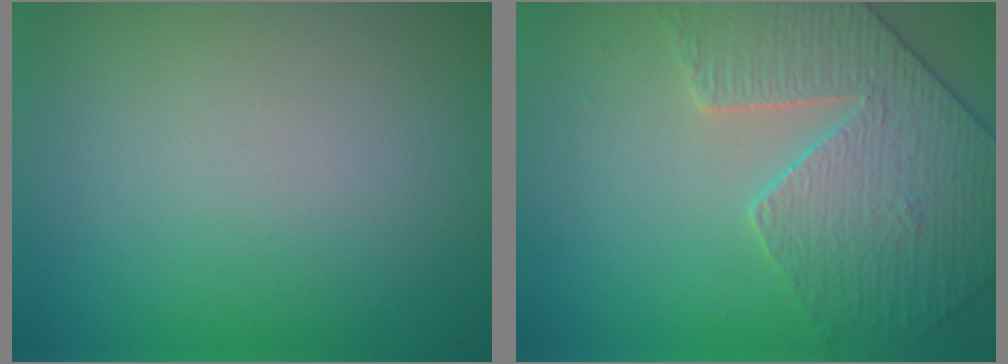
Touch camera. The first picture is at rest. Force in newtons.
{"total": 4.4, "press": 4.4, "slide": 0.2}